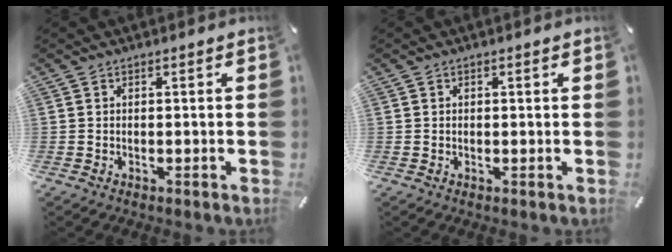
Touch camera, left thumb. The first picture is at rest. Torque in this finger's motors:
{"motor_torque": [-0.08, -0.40, 0.16, 0.19, 0.01]}